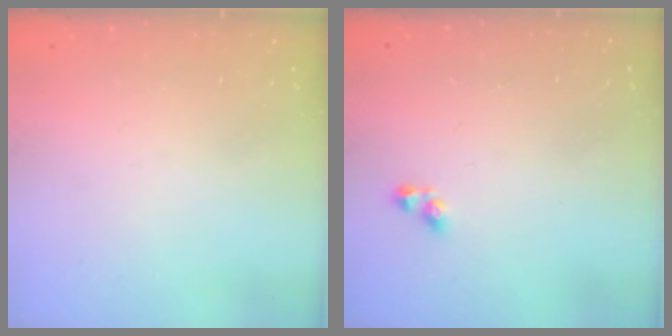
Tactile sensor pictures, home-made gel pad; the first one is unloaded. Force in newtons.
{"total": 2.9, "press": 2.9, "slide": 0.4}